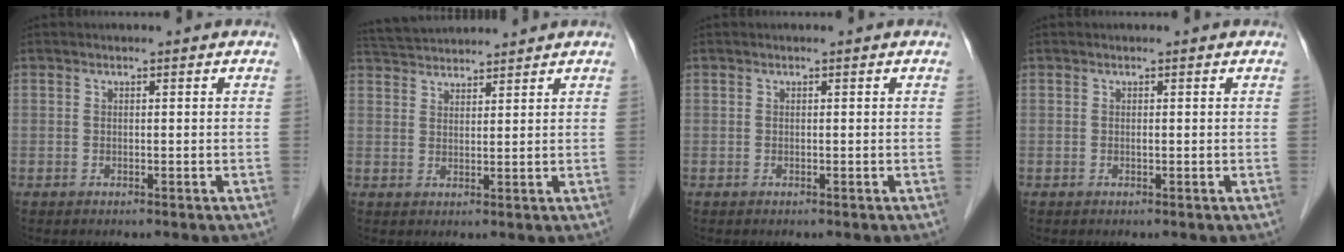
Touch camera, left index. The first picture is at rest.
{"total": 7.3, "force": [7.1, 0.6, 1.6], "torque": [-0.037, 0.039, 0.122]}
{"total": 0.0}
{"total": 0.0}